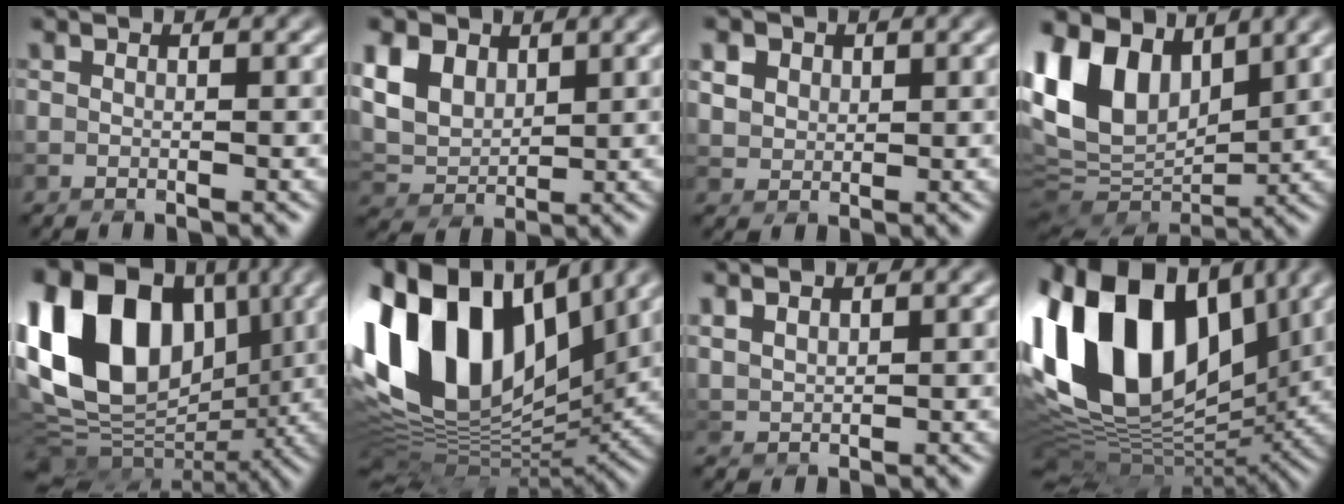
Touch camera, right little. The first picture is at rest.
{"total": 8.5, "force": [4.4, 5.7, 4.6], "torque": [-0.124, 0.021, 0.074]}
{"total": 6.9, "force": [3.8, 4.8, 3.2], "torque": [-0.079, 0.027, 0.051]}
{"total": 12.2, "force": [5.6, 7.5, 7.8], "torque": [-0.186, 0.023, 0.106]}
{"total": 17.7, "force": [4.1, 12.6, 11.8], "torque": [-0.228, 0.030, 0.072]}
{"total": 18.1, "force": [5.9, 10.8, 13.2], "torque": [-0.296, 0.026, 0.097]}
{"total": 2.0, "force": [1.7, 0.8, 0.8], "torque": [-0.026, 0.007, 0.040]}
{"total": 19.9, "force": [6.0, 12.1, 14.6], "torque": [-0.315, 0.030, 0.104]}